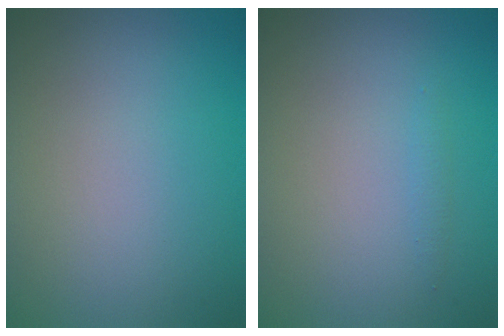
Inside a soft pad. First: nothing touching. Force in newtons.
{"total": 0.5, "press": 0.5, "slide": 0.0}